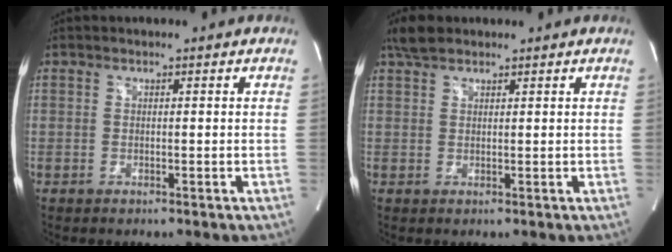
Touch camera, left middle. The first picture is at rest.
{"total": 3.0, "force": [2.4, 1.2, 1.2], "torque": [-0.033, 0.012, 0.047]}